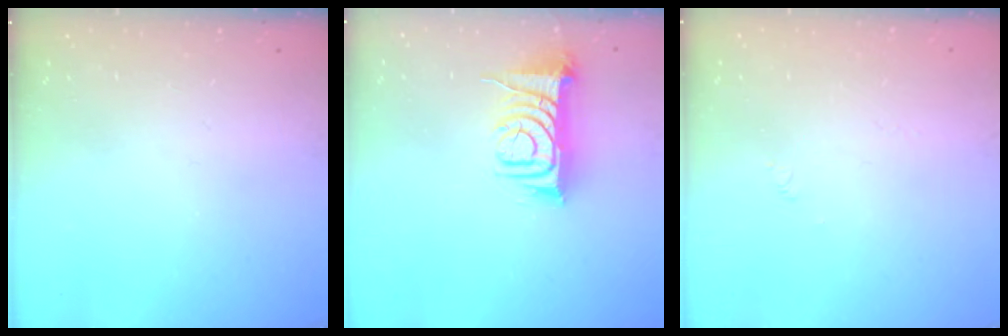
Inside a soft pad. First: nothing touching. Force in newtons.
{"total": 9.7, "press": 9.6, "slide": 1.2}
{"total": 1.7, "press": 1.6, "slide": 0.4}